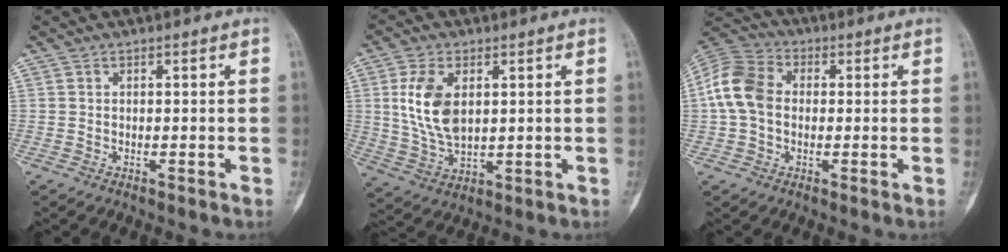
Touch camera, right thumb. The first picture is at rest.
{"total": 10.6, "force": [2.3, 6.2, 8.2], "torque": [-0.156, -0.011, 0.054]}
{"total": 10.6, "force": [0.3, 8.0, 7.0], "torque": [-0.138, 0.028, -0.005]}